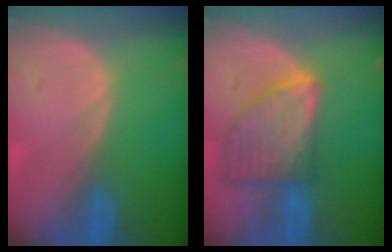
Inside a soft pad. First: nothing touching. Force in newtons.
{"total": 8.3, "press": 7.5, "slide": 3.6}